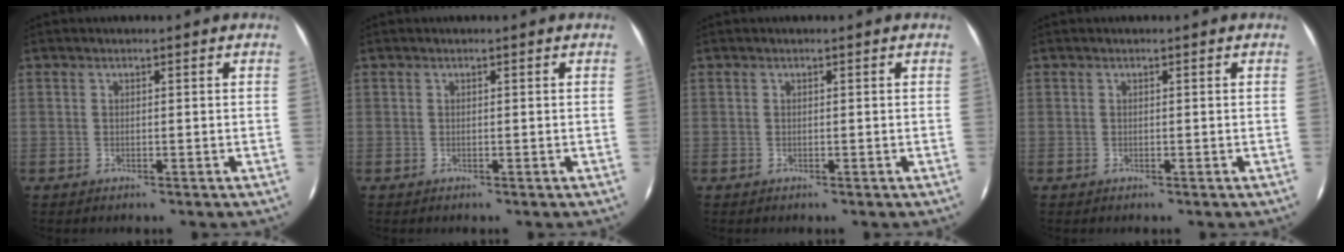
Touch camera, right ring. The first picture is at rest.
{"total": 0.0}
{"total": 0.0}
{"total": 0.0}